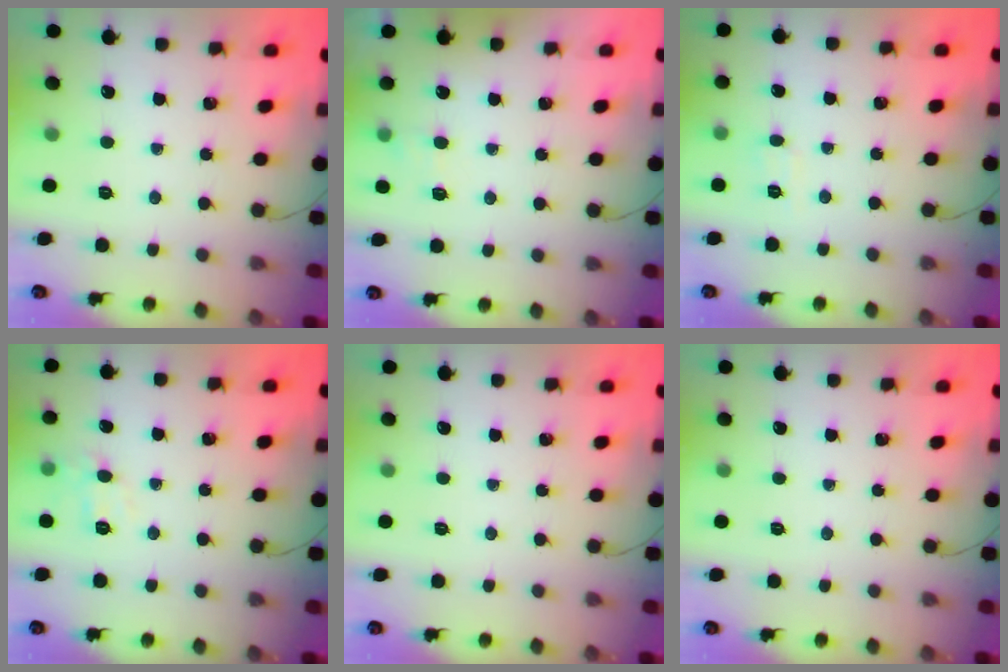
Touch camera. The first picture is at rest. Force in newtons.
{"total": 6.5, "press": 6.4, "slide": 1.4}
{"total": 4.2, "press": 4.0, "slide": 1.3}
{"total": 7.2, "press": 7.0, "slide": 1.6}
{"total": 0.0}
{"total": 0.0}